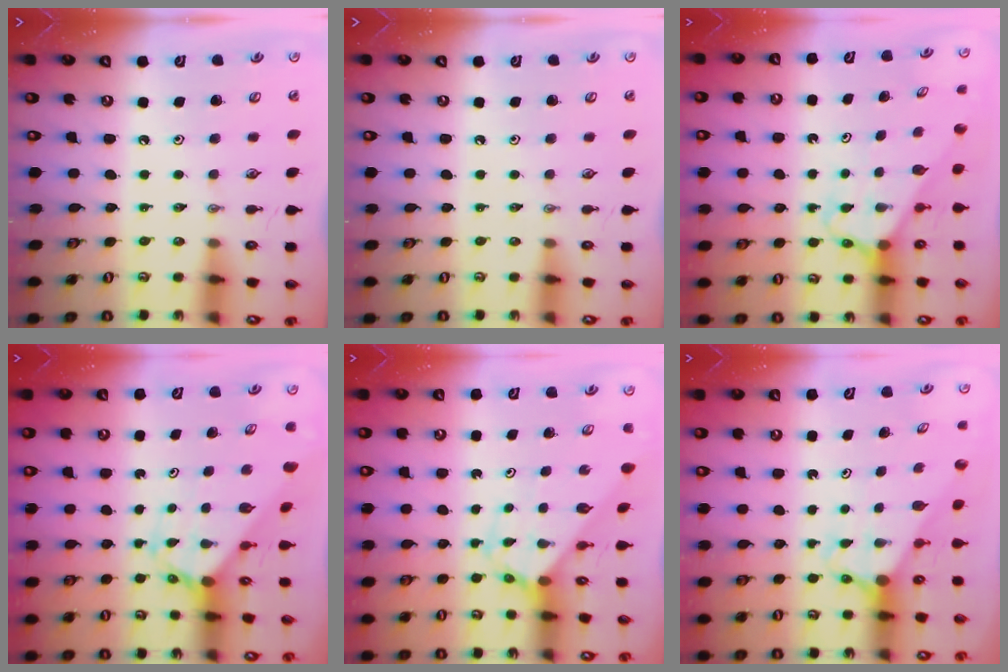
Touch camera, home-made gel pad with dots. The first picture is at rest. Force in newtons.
{"total": 0.0}
{"total": 2.6, "press": 2.6, "slide": 0.1}
{"total": 2.3, "press": 2.3, "slide": 0.2}
{"total": 2.9, "press": 2.9, "slide": 0.3}
{"total": 2.9, "press": 2.9, "slide": 0.0}